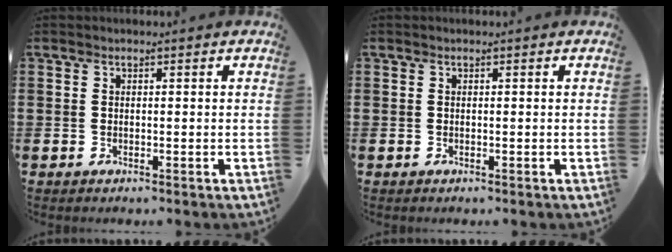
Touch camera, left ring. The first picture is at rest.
{"total": 0.0}